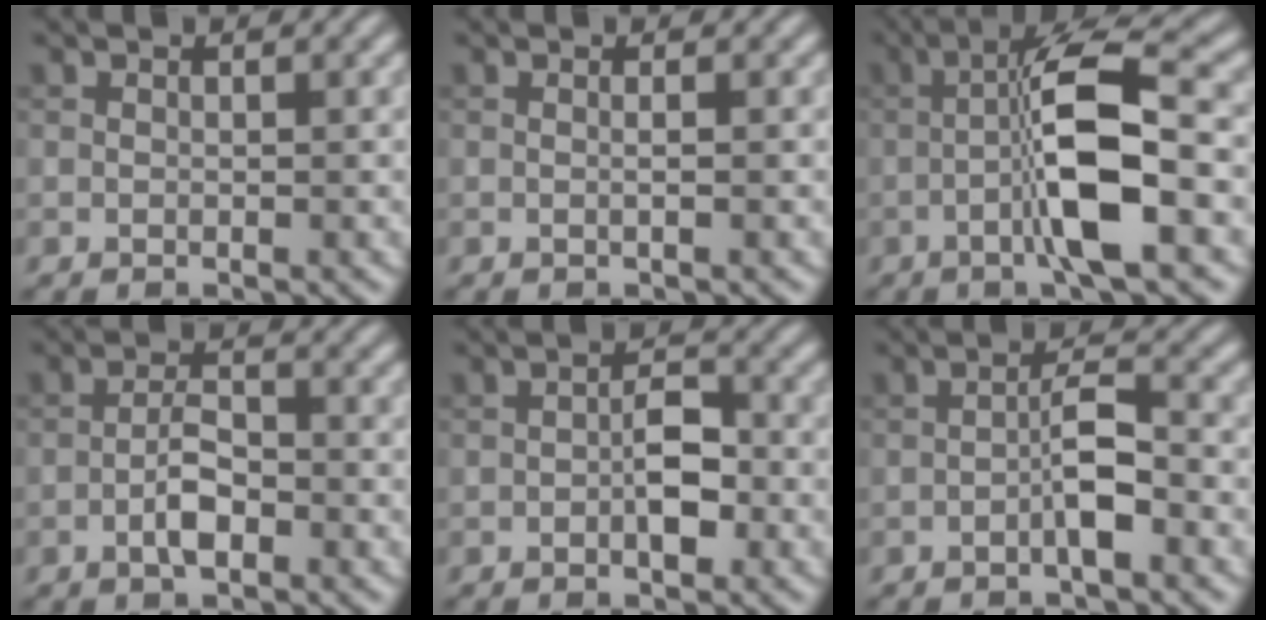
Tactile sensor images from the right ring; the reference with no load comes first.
{"total": 0.8, "force": [0.0, 0.3, 0.8], "torque": [-0.008, 0.001, -0.004]}
{"total": 8.2, "force": [-1.2, 1.6, 8.0], "torque": [-0.137, 0.015, -0.028]}
{"total": 2.7, "force": [-1.1, 1.0, 2.3], "torque": [-0.044, 0.004, -0.026]}
{"total": 2.8, "force": [-0.6, 1.3, 2.4], "torque": [-0.040, 0.002, -0.014]}
{"total": 2.9, "force": [-1.0, 0.6, 2.7], "torque": [-0.048, 0.010, -0.020]}